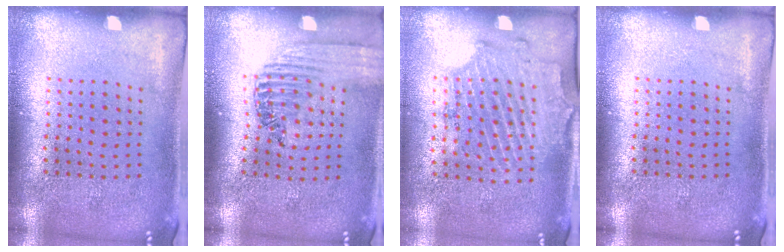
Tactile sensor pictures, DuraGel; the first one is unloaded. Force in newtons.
{"total": 1.3, "press": 1.3, "slide": 0.4}
{"total": 1.7, "press": 1.4, "slide": 0.9}
{"total": 0.0}